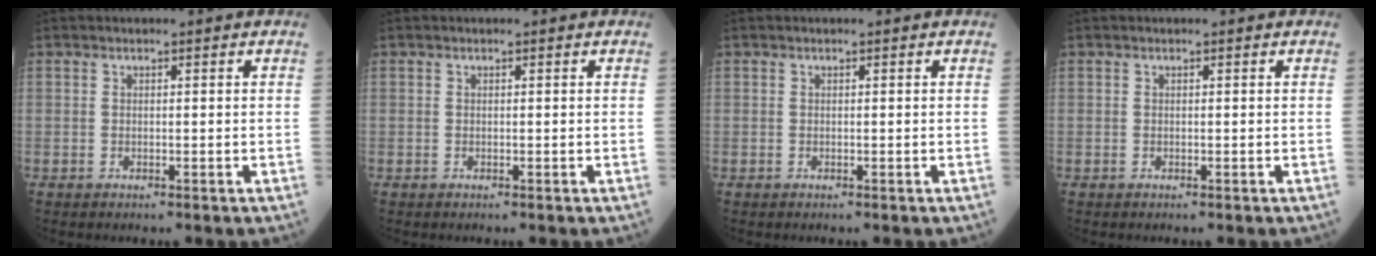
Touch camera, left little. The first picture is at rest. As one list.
[{"total": 0.0}, {"total": 0.0}, {"total": 0.0}]